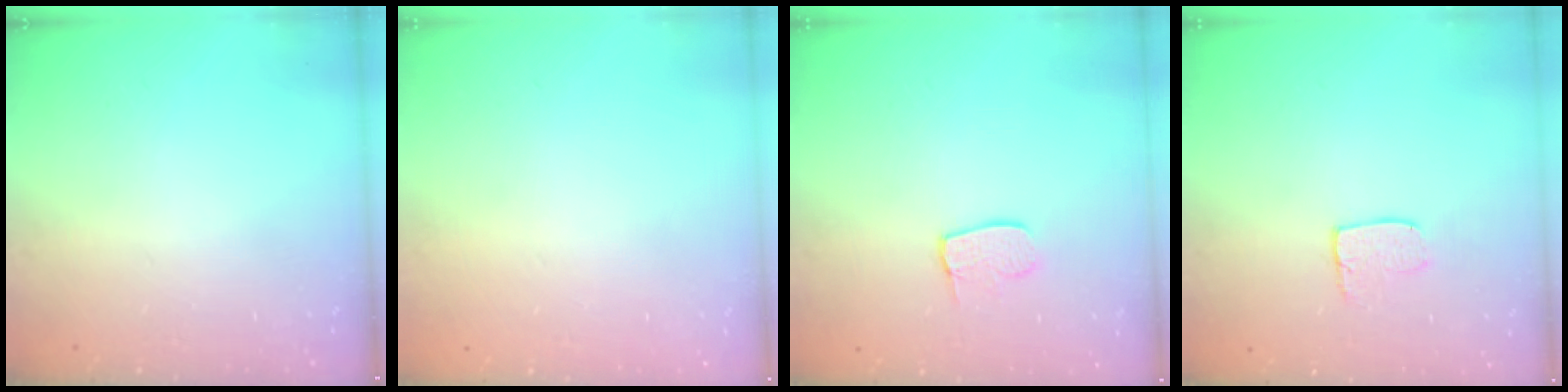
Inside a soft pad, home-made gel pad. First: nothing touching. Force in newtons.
{"total": 0.0}
{"total": 7.0, "press": 7.0, "slide": 0.6}
{"total": 5.2, "press": 5.2, "slide": 0.3}